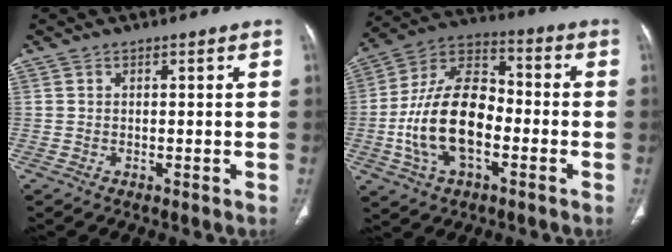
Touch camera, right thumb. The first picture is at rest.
{"total": 17.9, "force": [-3.8, 10.2, 14.2], "torque": [-0.261, 0.035, -0.068]}